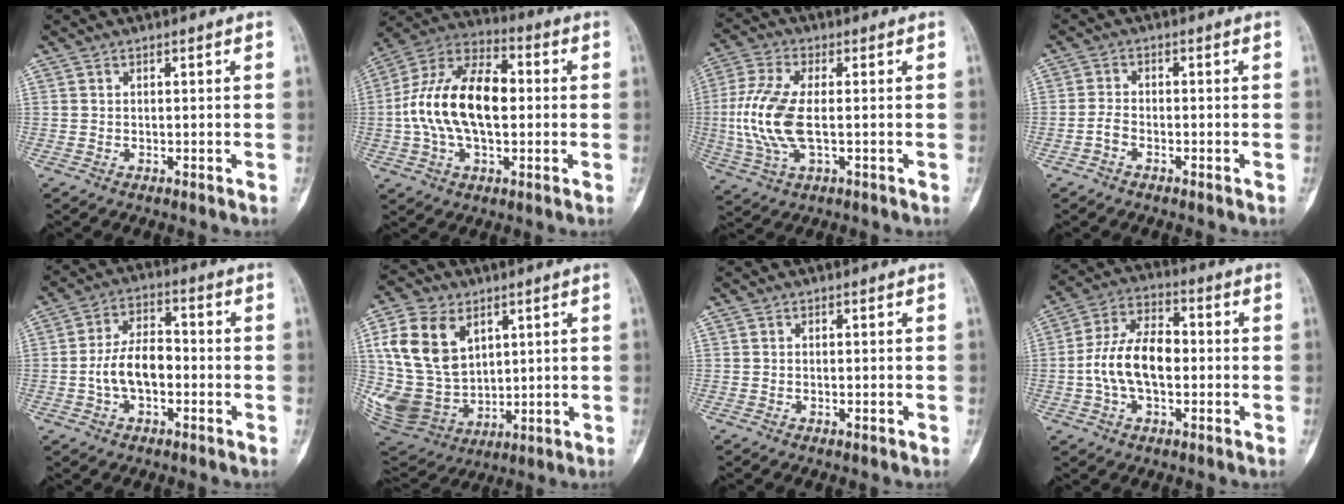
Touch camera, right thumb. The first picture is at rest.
{"total": 18.6, "force": [0.2, 10.5, 15.4], "torque": [-0.281, 0.034, 0.000]}
{"total": 12.1, "force": [-0.8, 5.4, 10.7], "torque": [-0.252, 0.001, -0.016]}
{"total": 2.3, "force": [-1.3, 1.2, 1.4], "torque": [-0.029, 0.012, -0.028]}
{"total": 9.0, "force": [-1.8, 5.3, 7.1], "torque": [-0.122, 0.032, -0.038]}
{"total": 18.4, "force": [5.8, 13.5, 11.1], "torque": [-0.202, -0.017, 0.134]}
{"total": 0.7, "force": [-0.3, 0.2, 0.6], "torque": [-0.011, 0.002, -0.003]}
{"total": 12.4, "force": [-1.1, 7.2, 10.1], "torque": [-0.185, 0.032, -0.025]}